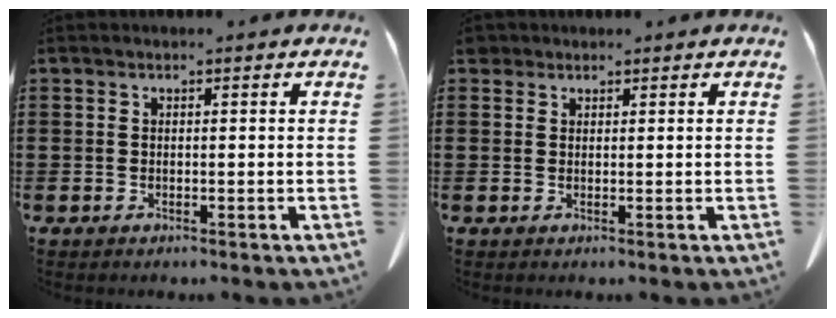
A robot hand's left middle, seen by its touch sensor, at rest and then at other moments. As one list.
[{"total": 1.3, "force": [1.1, 0.8, 0.2], "torque": [-0.008, 0.005, 0.021]}]